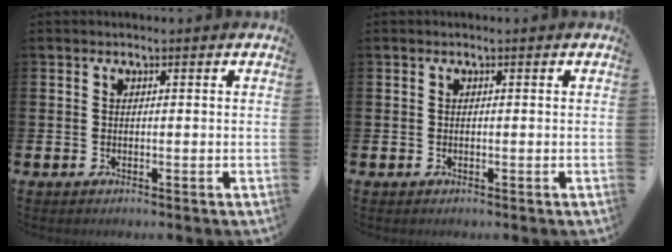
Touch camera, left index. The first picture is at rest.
{"total": 0.0}